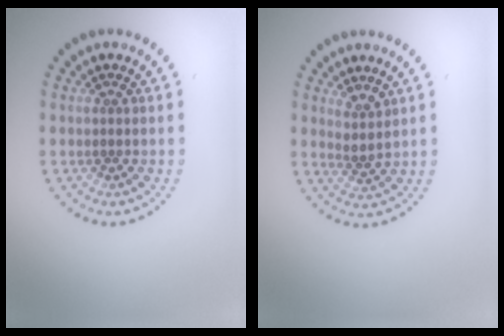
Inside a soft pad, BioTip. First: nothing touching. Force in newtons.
{"total": 1.9, "press": 1.3, "slide": 1.4}